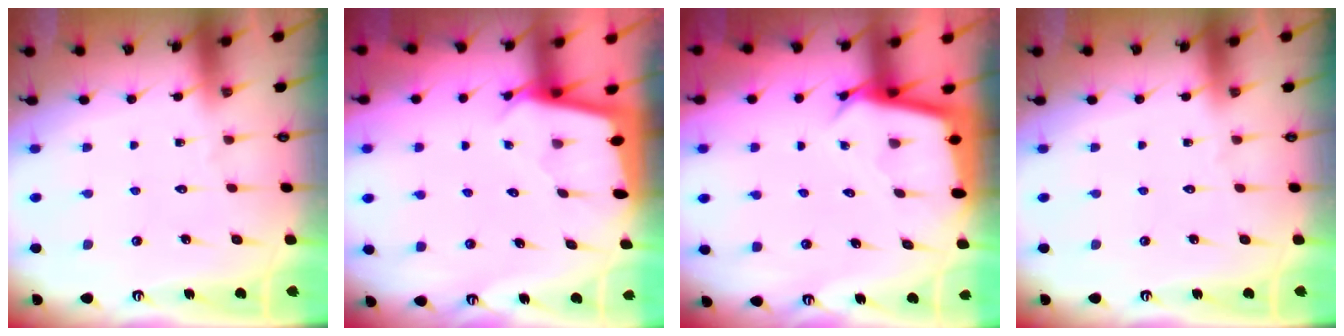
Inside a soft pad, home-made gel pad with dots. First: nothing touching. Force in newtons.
{"total": 2.5, "press": 2.5, "slide": 0.1}
{"total": 2.9, "press": 2.9, "slide": 0.0}
{"total": 0.0}